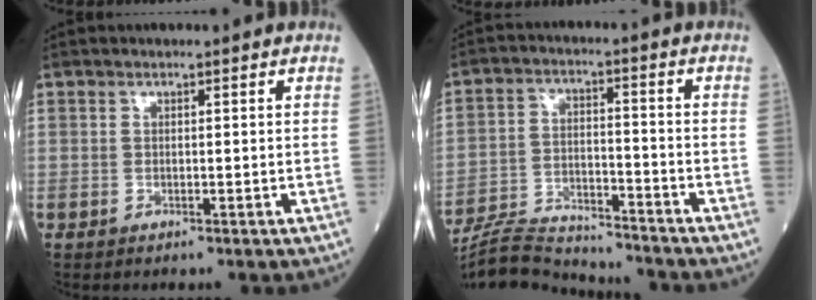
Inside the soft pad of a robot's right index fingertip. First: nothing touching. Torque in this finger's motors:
{"motor_torque": [-0.17, -0.31, -1.05, -0.21]}